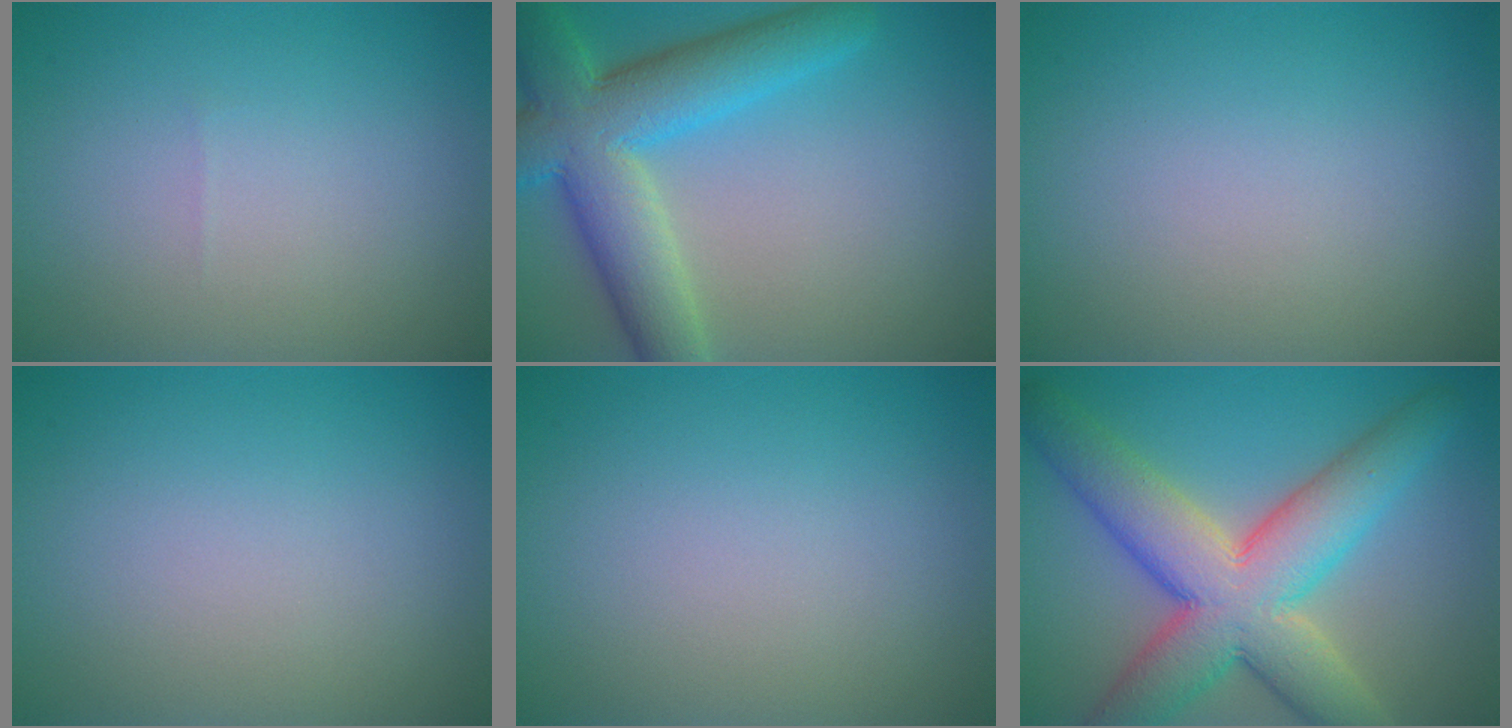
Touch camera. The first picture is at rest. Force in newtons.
{"total": 9.2, "press": 9.2, "slide": 0.4}
{"total": 0.0}
{"total": 0.0}
{"total": 0.0}
{"total": 10.7, "press": 10.7, "slide": 0.6}